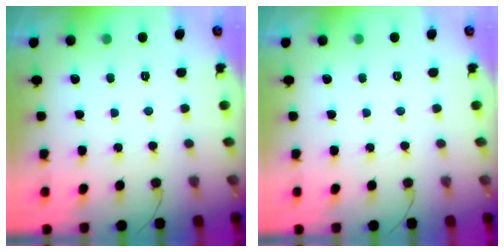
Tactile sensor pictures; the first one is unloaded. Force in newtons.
{"total": 0.0}